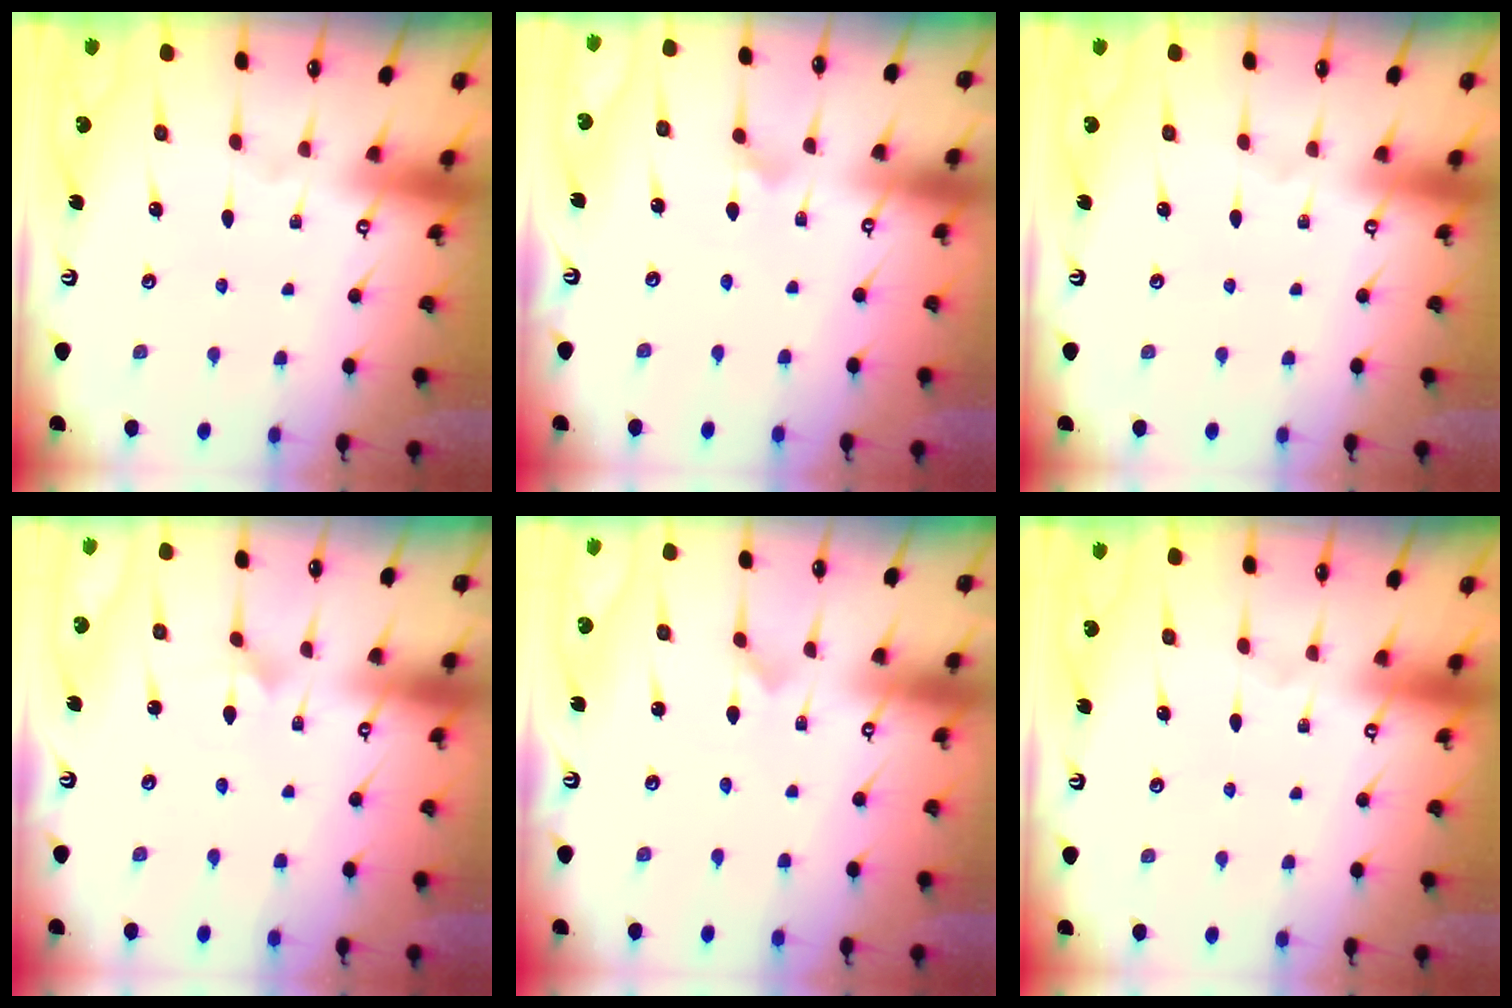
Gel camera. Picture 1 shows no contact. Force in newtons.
{"total": 2.5, "press": 2.5, "slide": 0.3}
{"total": 0.0}
{"total": 1.8, "press": 1.8, "slide": 0.1}
{"total": 0.0}
{"total": 0.0}